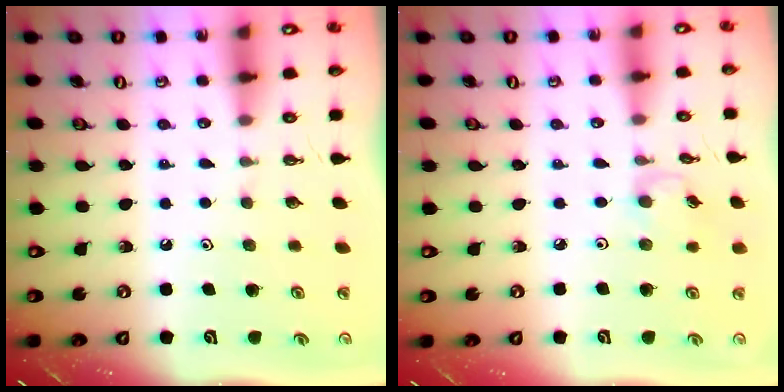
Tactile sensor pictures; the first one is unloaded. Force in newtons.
{"total": 2.9, "press": 2.9, "slide": 0.4}